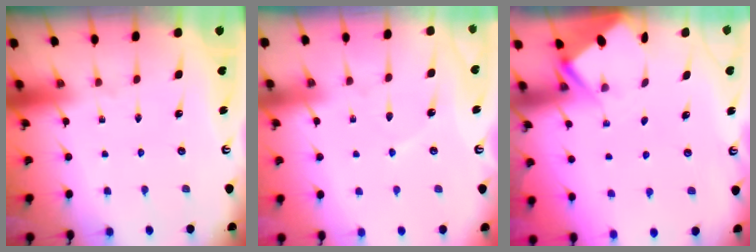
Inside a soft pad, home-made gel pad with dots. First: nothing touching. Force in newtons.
{"total": 3.3, "press": 3.2, "slide": 0.5}
{"total": 2.8, "press": 2.8, "slide": 0.3}